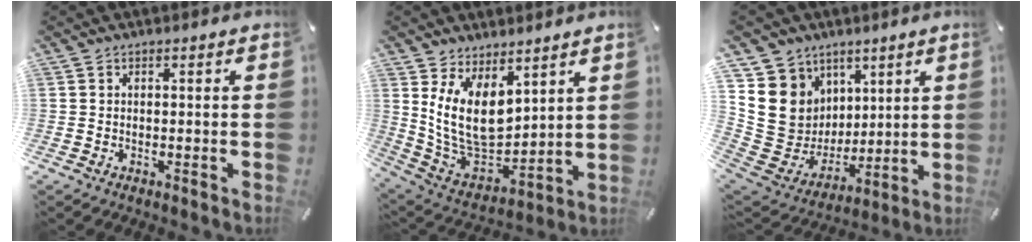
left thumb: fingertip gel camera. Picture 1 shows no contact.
{"total": 13.0, "force": [5.3, 8.4, 8.4], "torque": [-0.189, -0.051, 0.103]}
{"total": 13.2, "force": [3.3, 12.6, 2.4], "torque": [-0.039, -0.035, 0.082]}